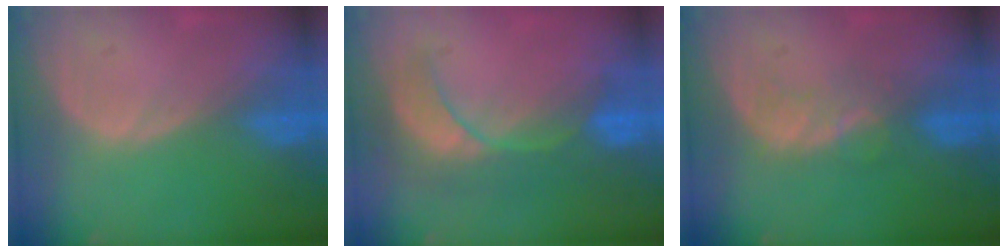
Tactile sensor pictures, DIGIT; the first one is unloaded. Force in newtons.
{"total": 7.9, "press": 7.5, "slide": 2.2}
{"total": 3.7, "press": 3.7, "slide": 0.5}